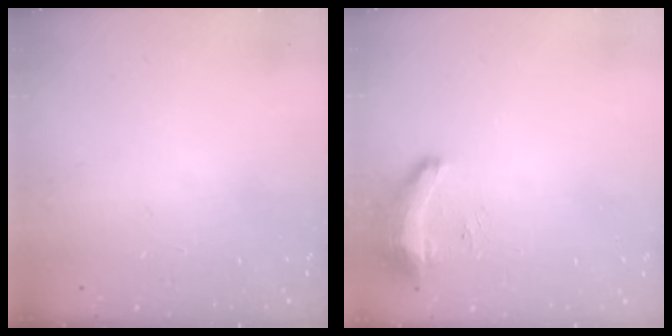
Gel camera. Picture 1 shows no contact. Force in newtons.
{"total": 16.1, "press": 10.6, "slide": 12.1}